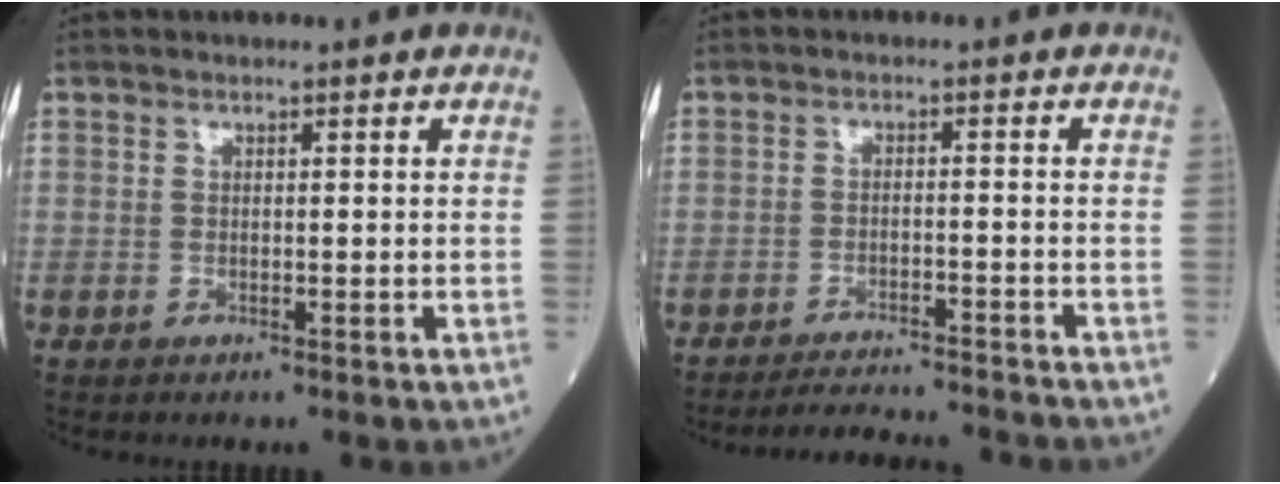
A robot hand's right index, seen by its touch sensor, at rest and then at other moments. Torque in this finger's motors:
{"motor_torque": [0.77, -0.89, 0.28, 0.07]}